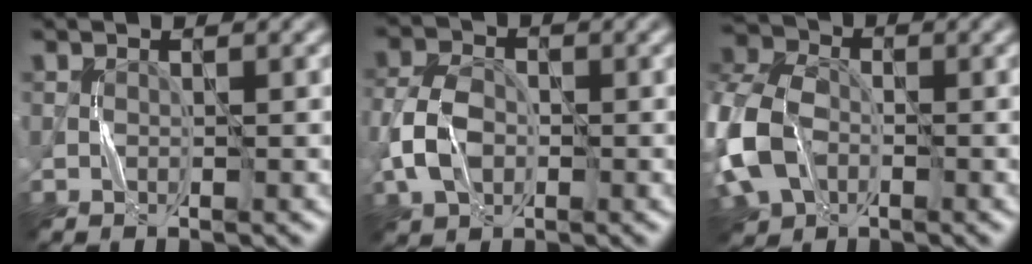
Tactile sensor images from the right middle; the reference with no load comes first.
{"total": 4.8, "force": [-1.1, 3.5, 3.0], "torque": [-0.071, 0.004, -0.026]}
{"total": 9.8, "force": [-2.4, 7.2, 6.2], "torque": [-0.170, -0.016, -0.059]}